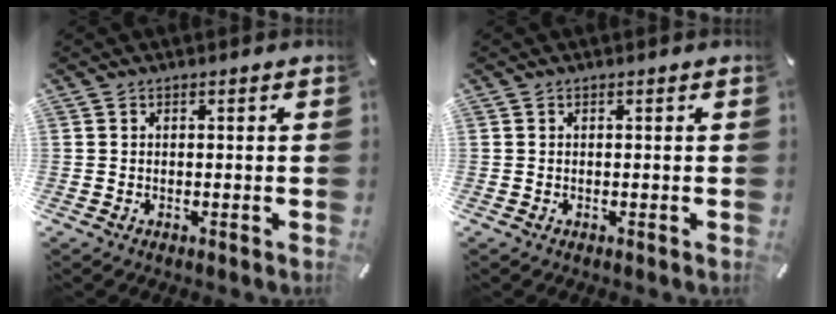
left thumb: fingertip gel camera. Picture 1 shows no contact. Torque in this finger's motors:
{"motor_torque": [-0.15, -0.10, -0.05, 0.02, 0.00]}